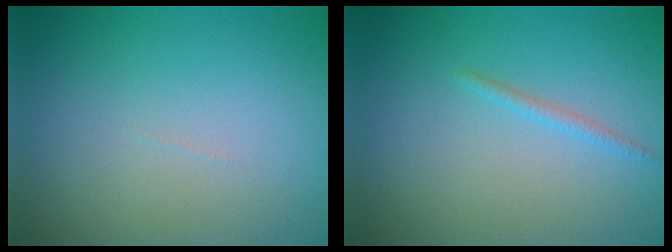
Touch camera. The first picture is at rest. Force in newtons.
{"total": 0.8, "press": 0.8, "slide": 0.1}